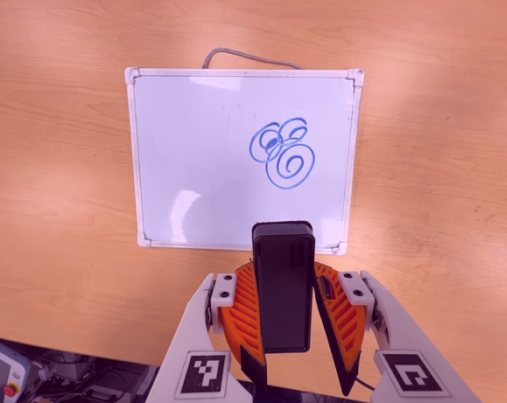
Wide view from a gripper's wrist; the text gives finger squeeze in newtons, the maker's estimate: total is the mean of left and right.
{"total": 6.1, "left": 5.8, "right": 6.4}